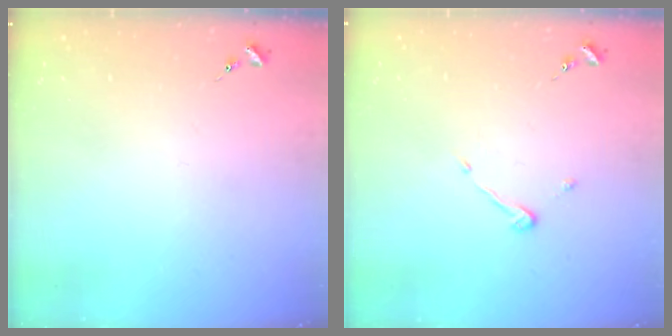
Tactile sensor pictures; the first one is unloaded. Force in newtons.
{"total": 3.6, "press": 3.6, "slide": 0.2}